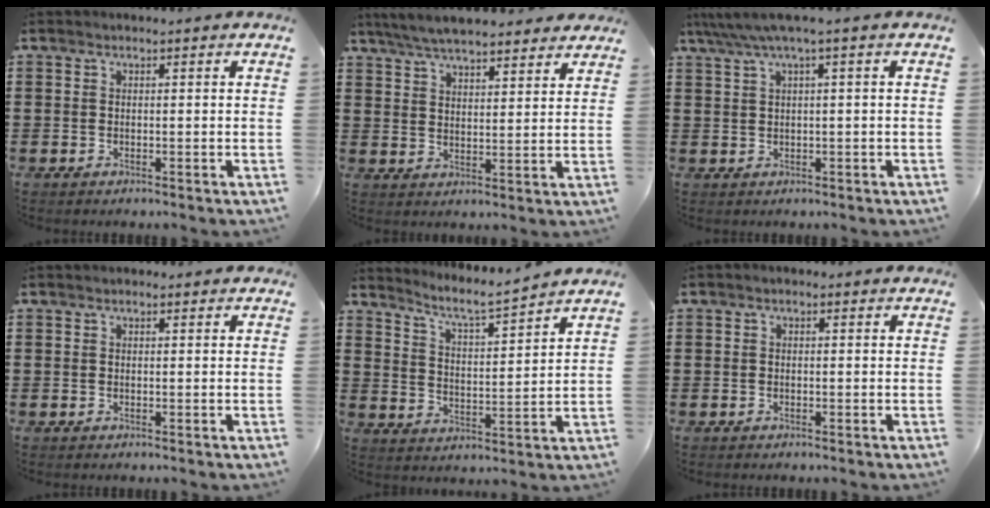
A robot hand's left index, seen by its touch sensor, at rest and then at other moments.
{"total": 6.3, "force": [5.9, 0.9, 2.0], "torque": [-0.059, -0.016, 0.108]}
{"total": 2.7, "force": [0.8, 0.0, 2.6], "torque": [-0.052, -0.003, 0.011]}
{"total": 0.7, "force": [0.5, 0.3, 0.4], "torque": [-0.008, 0.004, 0.009]}
{"total": 5.4, "force": [4.8, -0.1, 2.5], "torque": [-0.069, -0.034, 0.077]}
{"total": 0.6, "force": [0.0, 0.5, 0.4], "torque": [-0.009, 0.004, -0.002]}